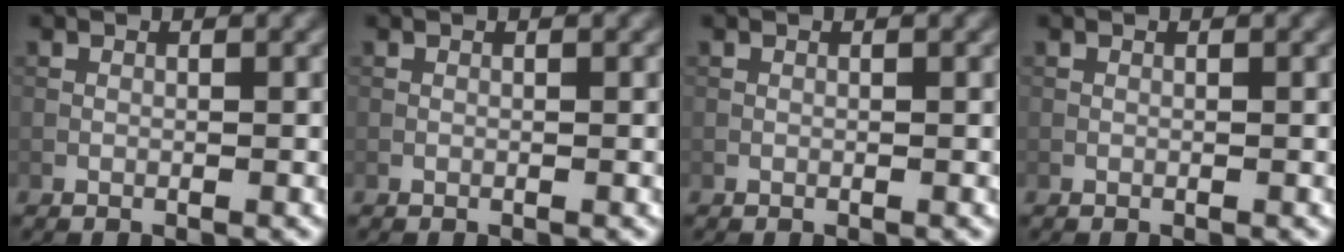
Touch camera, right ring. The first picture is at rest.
{"total": 0.0}
{"total": 0.0}
{"total": 0.0}